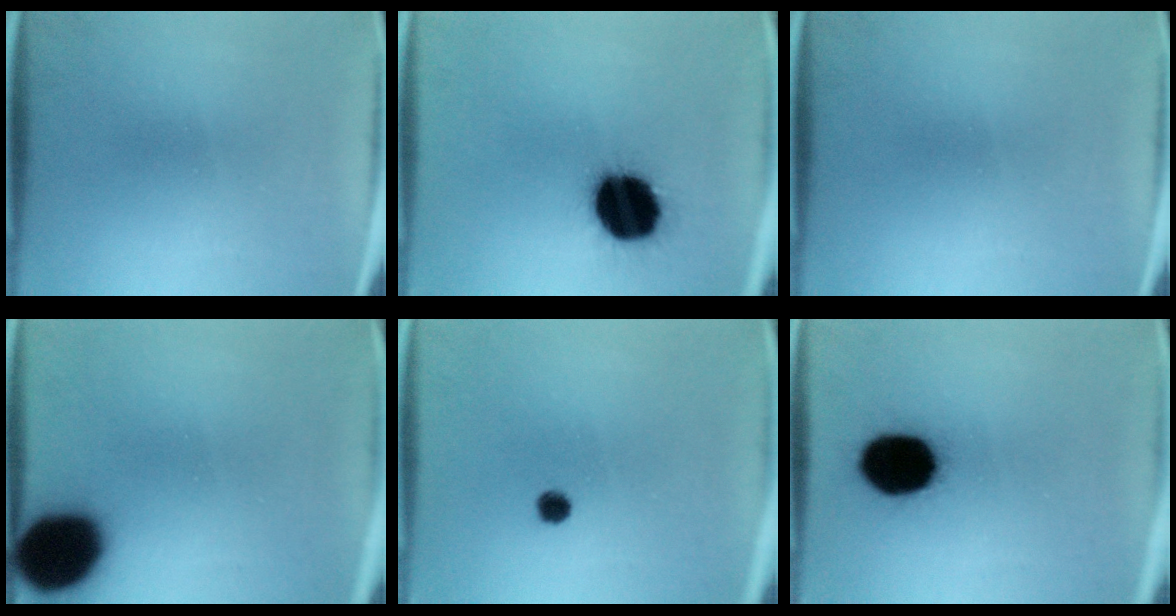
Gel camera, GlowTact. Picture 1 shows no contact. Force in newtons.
{"total": 19.4}
{"total": 0.0}
{"total": 19.0}
{"total": 1.4}
{"total": 16.7}